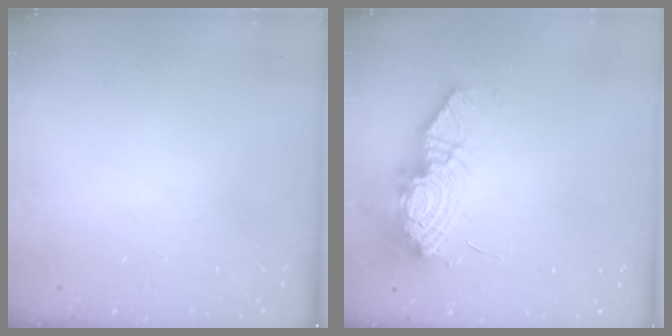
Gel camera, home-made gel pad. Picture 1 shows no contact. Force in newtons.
{"total": 15.1, "press": 15.0, "slide": 1.1}